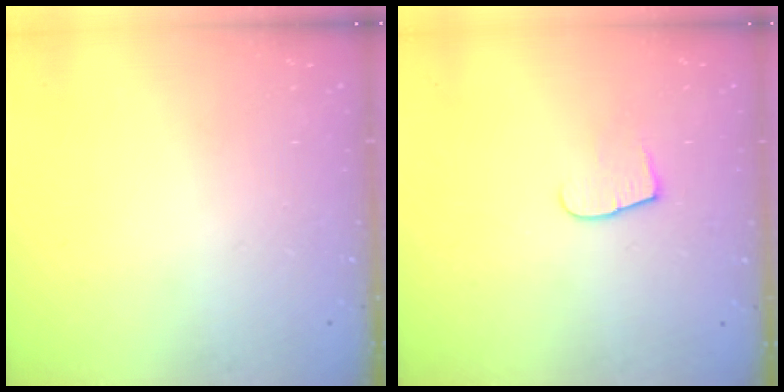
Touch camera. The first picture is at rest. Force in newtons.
{"total": 5.7, "press": 5.7, "slide": 0.5}